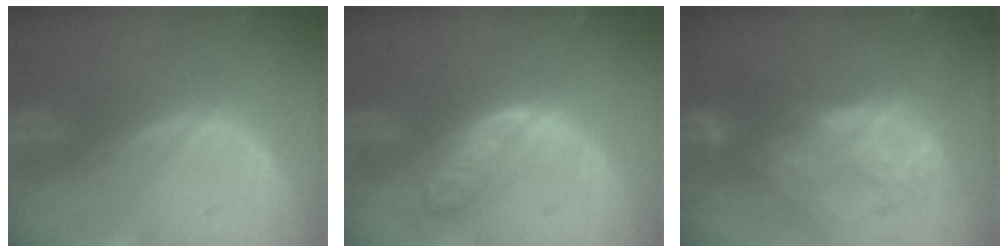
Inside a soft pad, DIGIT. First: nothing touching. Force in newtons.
{"total": 6.3, "press": 5.7, "slide": 2.7}
{"total": 9.2, "press": 7.9, "slide": 4.8}